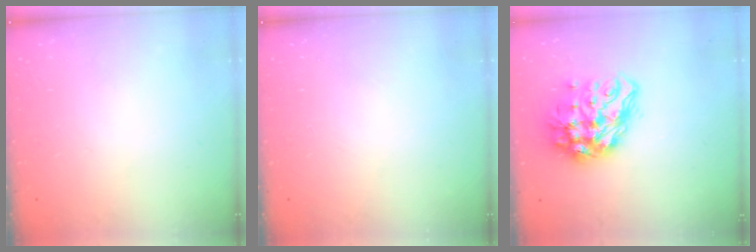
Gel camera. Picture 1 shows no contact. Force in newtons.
{"total": 0.0}
{"total": 16.2, "press": 16.1, "slide": 1.5}